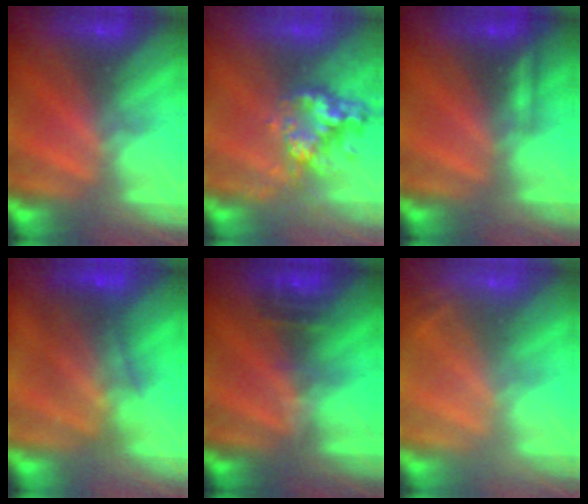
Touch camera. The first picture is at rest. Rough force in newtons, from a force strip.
{"total": 10.8}
{"total": 2.2}
{"total": 5.6}
{"total": 2.7}
{"total": 2.0}